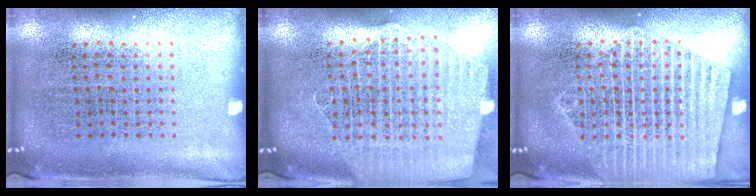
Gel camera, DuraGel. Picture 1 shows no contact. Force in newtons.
{"total": 2.5, "press": 2.1, "slide": 1.3}
{"total": 3.5, "press": 3.5, "slide": 0.4}